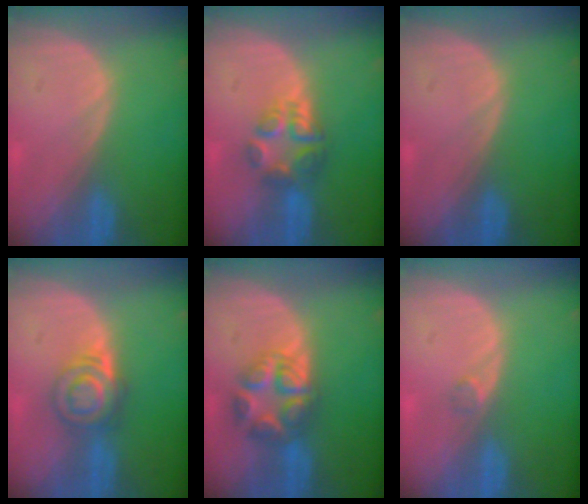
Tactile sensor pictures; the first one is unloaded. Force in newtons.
{"total": 6.0, "press": 5.2, "slide": 3.1}
{"total": 0.0}
{"total": 6.3, "press": 5.5, "slide": 3.1}
{"total": 6.5, "press": 6.5, "slide": 0.1}
{"total": 1.2, "press": 1.0, "slide": 0.7}